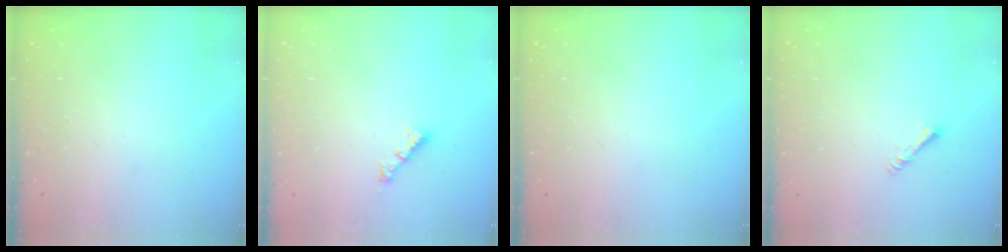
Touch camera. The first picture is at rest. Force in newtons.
{"total": 2.6, "press": 2.6, "slide": 0.1}
{"total": 0.0}
{"total": 1.4, "press": 1.3, "slide": 0.3}